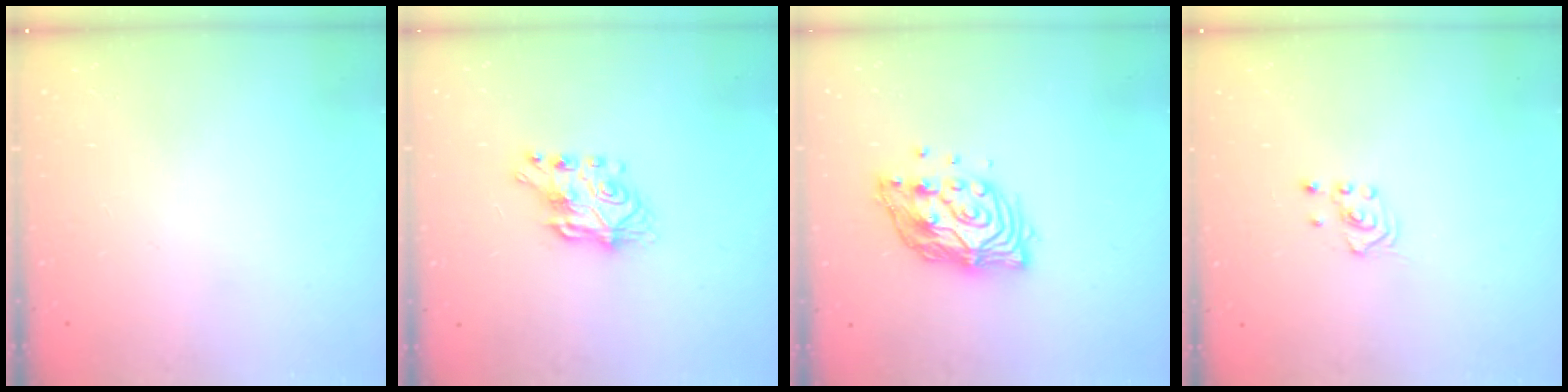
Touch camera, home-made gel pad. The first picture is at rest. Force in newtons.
{"total": 7.4, "press": 7.3, "slide": 0.8}
{"total": 12.1, "press": 12.0, "slide": 0.9}
{"total": 2.0, "press": 2.0, "slide": 0.3}